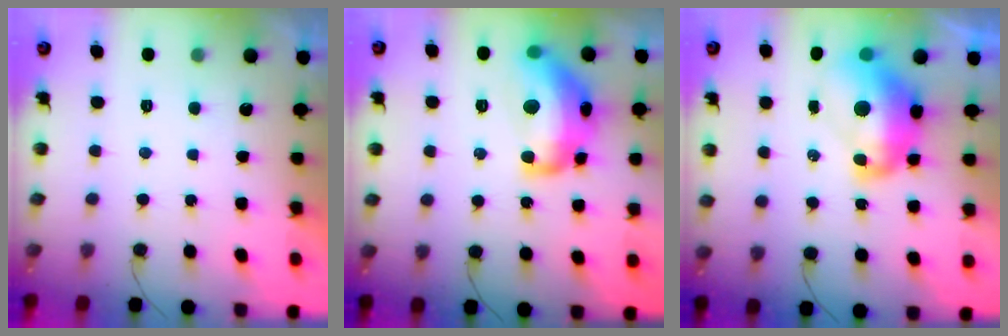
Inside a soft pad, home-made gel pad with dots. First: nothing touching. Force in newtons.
{"total": 17.2, "press": 17.2, "slide": 1.1}
{"total": 14.4, "press": 14.4, "slide": 1.2}